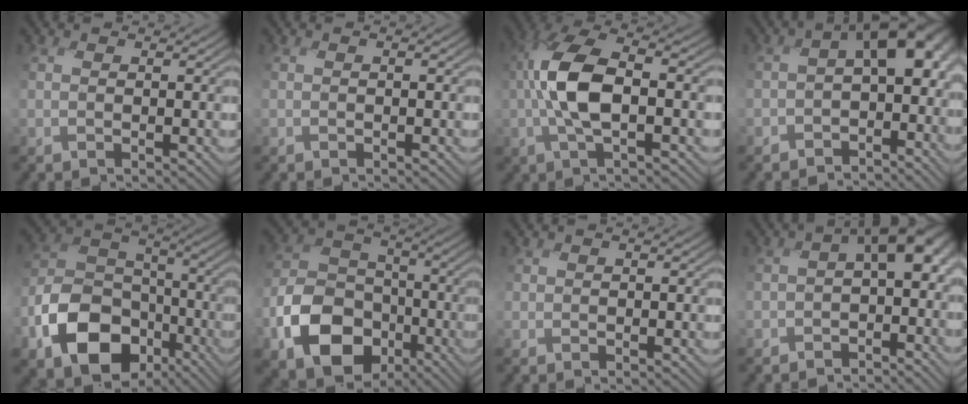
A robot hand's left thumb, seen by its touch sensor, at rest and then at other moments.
{"total": 0.8, "force": [-0.2, 0.4, 0.6], "torque": [-0.013, 0.001, -0.003]}
{"total": 9.3, "force": [-1.1, 4.2, 8.3], "torque": [-0.185, 0.011, -0.028]}
{"total": 9.7, "force": [-2.0, 6.5, 6.9], "torque": [-0.110, -0.023, -0.044]}
{"total": 13.5, "force": [-7.2, 9.3, 6.6], "torque": [-0.135, -0.038, -0.138]}
{"total": 12.4, "force": [-6.3, 8.9, 5.8], "torque": [-0.121, -0.033, -0.124]}
{"total": 0.6, "force": [-0.2, 0.5, -0.1], "torque": [0.003, -0.001, -0.006]}
{"total": 7.9, "force": [-1.8, 5.1, 5.7], "torque": [-0.093, -0.016, -0.039]}